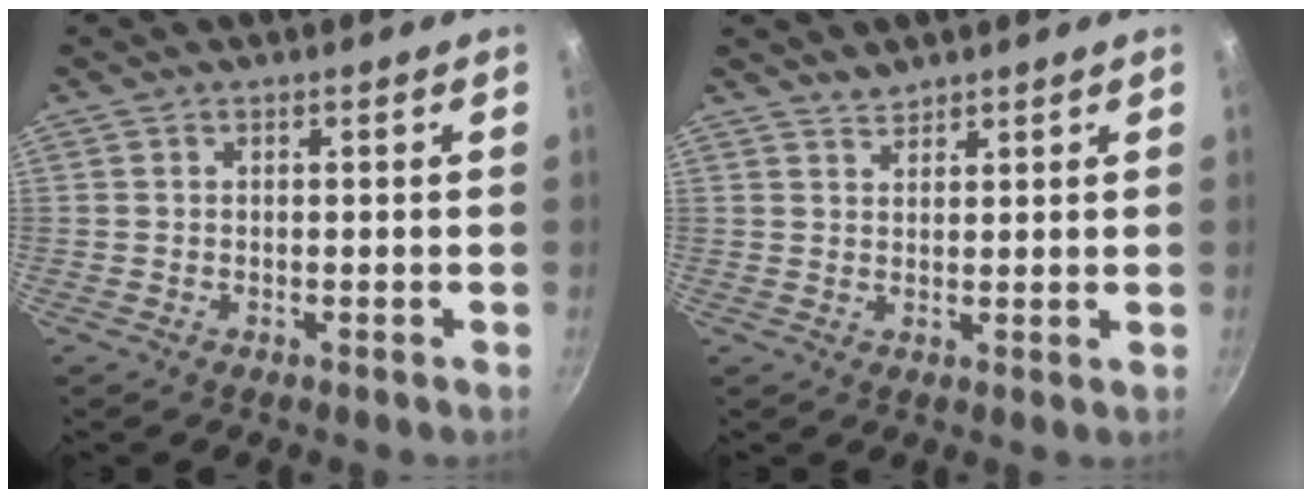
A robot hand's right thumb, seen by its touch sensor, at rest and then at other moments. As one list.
[{"total": 2.2, "force": [2.2, 0.5, 0.1], "torque": [0.006, -0.007, 0.039]}]